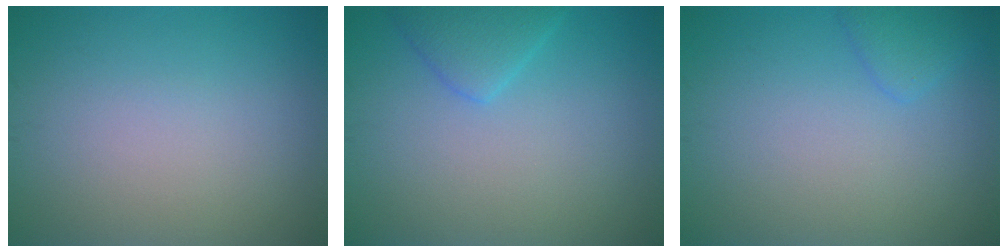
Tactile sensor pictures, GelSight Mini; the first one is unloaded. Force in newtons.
{"total": 2.3, "press": 2.3, "slide": 0.3}
{"total": 1.5, "press": 1.5, "slide": 0.1}